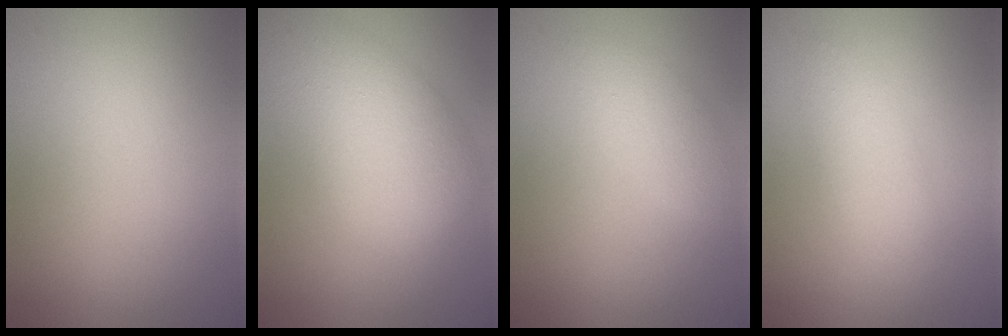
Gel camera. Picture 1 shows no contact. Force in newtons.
{"total": 8.3, "press": 8.3, "slide": 0.2}
{"total": 1.9, "press": 1.9, "slide": 0.0}
{"total": 2.5, "press": 2.5, "slide": 0.1}